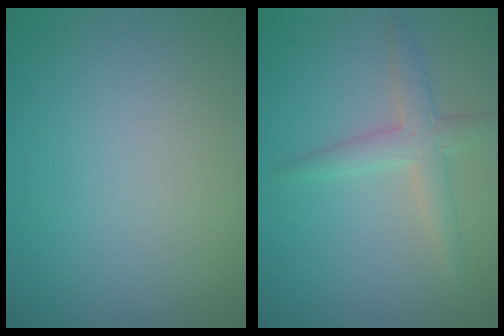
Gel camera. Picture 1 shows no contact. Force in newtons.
{"total": 2.6, "press": 2.6, "slide": 0.1}